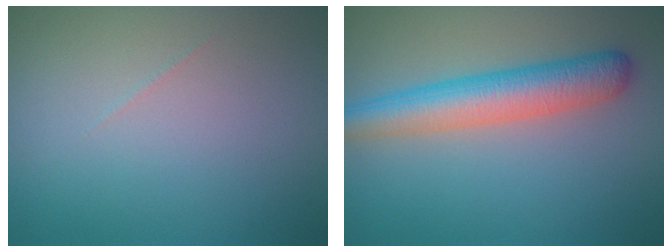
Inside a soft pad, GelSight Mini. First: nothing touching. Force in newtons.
{"total": 5.3, "press": 5.3, "slide": 0.2}